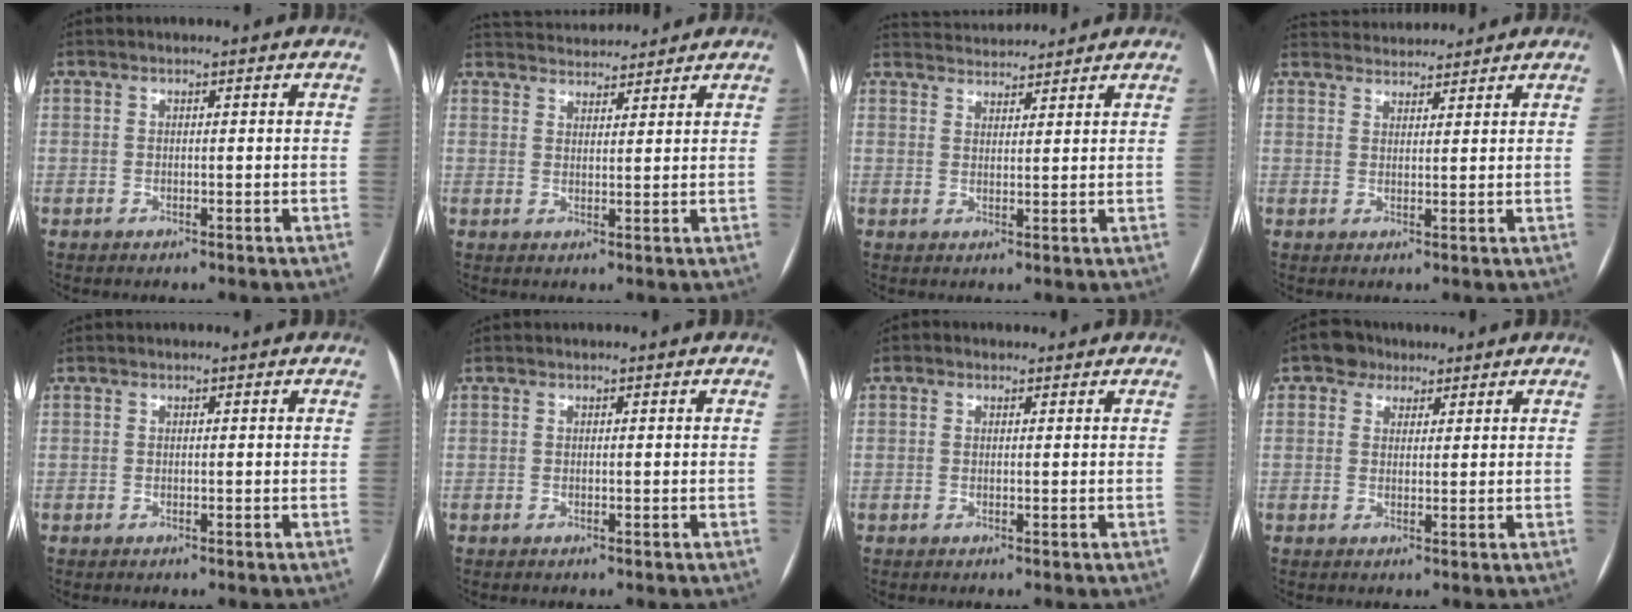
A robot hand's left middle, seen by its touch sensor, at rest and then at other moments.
{"total": 8.6, "force": [8.3, 1.4, 1.7], "torque": [-0.031, 0.025, 0.125]}
{"total": 6.6, "force": [6.5, 0.7, 0.9], "torque": [-0.022, 0.027, 0.100]}
{"total": 6.8, "force": [6.6, 1.1, 0.9], "torque": [-0.016, 0.028, 0.100]}
{"total": 0.0}
{"total": 0.0}
{"total": 1.0, "force": [0.6, 0.8, 0.2], "torque": [-0.003, 0.010, 0.006]}
{"total": 3.3, "force": [2.0, 2.5, 0.5], "torque": [-0.009, 0.014, 0.029]}